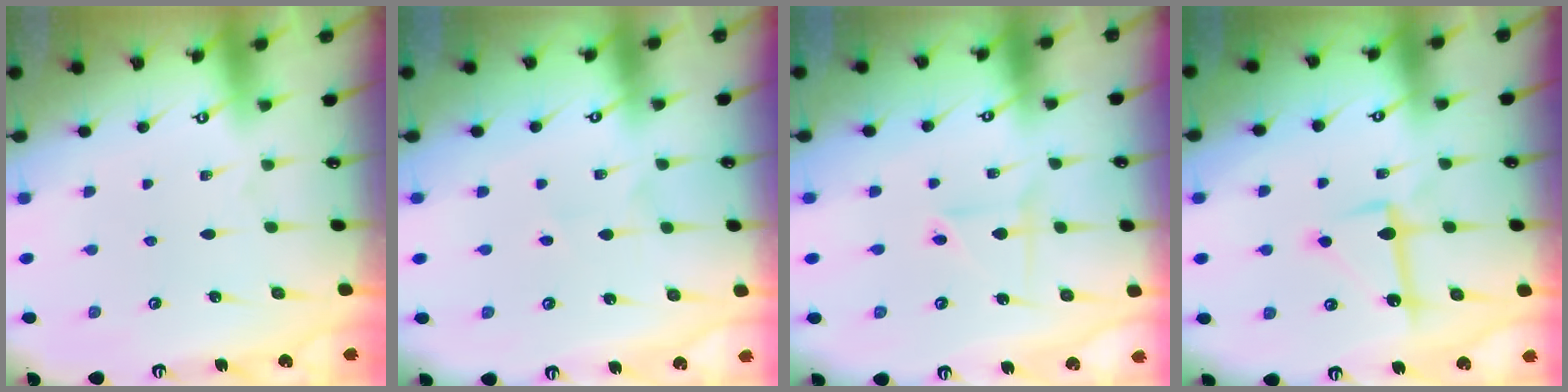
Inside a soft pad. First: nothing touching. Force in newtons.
{"total": 2.1, "press": 1.9, "slide": 0.9}
{"total": 2.5, "press": 2.3, "slide": 1.1}
{"total": 8.7, "press": 8.7, "slide": 0.4}